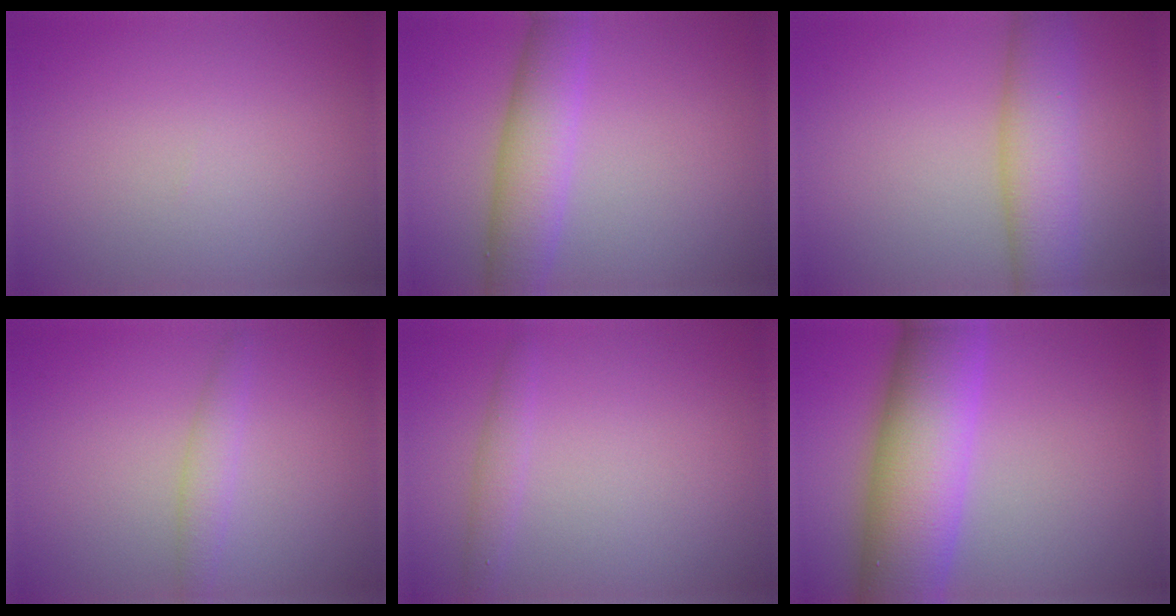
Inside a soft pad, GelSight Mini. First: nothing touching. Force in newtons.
{"total": 5.2, "press": 5.2, "slide": 0.1}
{"total": 6.0, "press": 5.9, "slide": 0.1}
{"total": 1.9, "press": 1.9, "slide": 0.1}
{"total": 1.5, "press": 1.5, "slide": 0.0}
{"total": 12.1, "press": 12.0, "slide": 0.4}